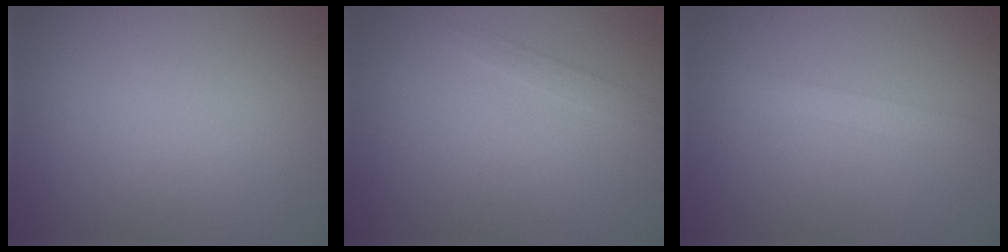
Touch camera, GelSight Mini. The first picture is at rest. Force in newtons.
{"total": 0.9, "press": 0.9, "slide": 0.0}
{"total": 1.6, "press": 1.6, "slide": 0.1}